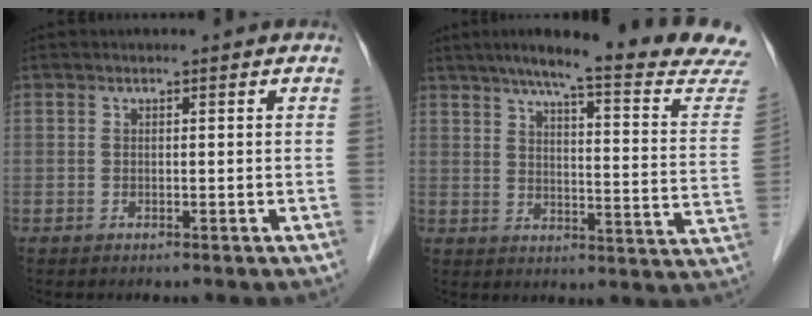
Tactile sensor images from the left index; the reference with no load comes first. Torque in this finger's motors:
{"motor_torque": [-0.55, -0.84, 0.46, 0.07]}